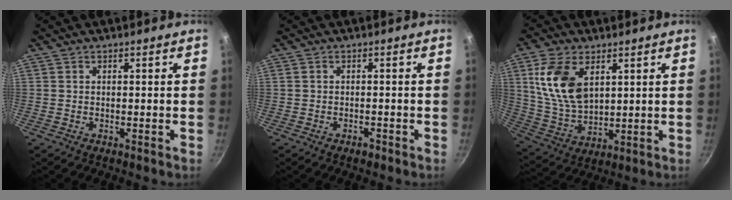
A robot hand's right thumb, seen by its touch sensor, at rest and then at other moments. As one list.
[{"total": 1.2, "force": [-0.9, 0.6, 0.6], "torque": [-0.010, 0.011, -0.011]}, {"total": 13.7, "force": [4.7, 8.1, 9.9], "torque": [-0.180, -0.024, 0.101]}]